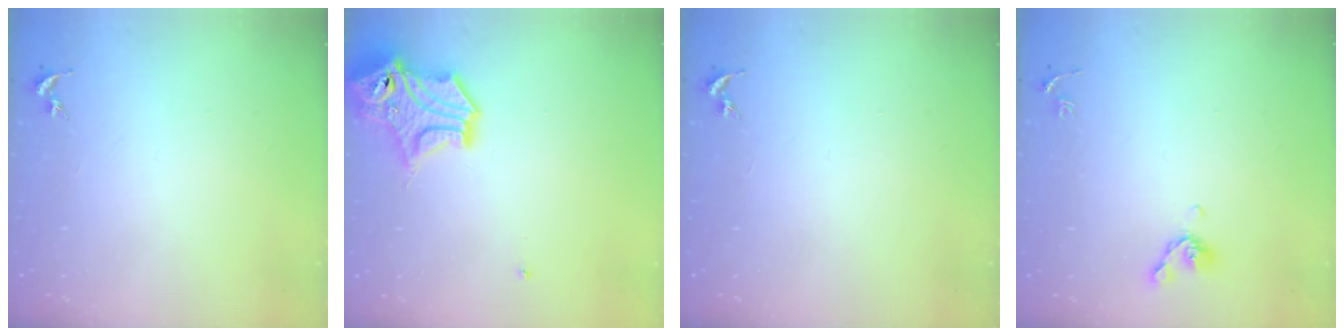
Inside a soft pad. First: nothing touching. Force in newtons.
{"total": 14.1, "press": 14.0, "slide": 1.9}
{"total": 0.0}
{"total": 6.5, "press": 6.4, "slide": 1.3}